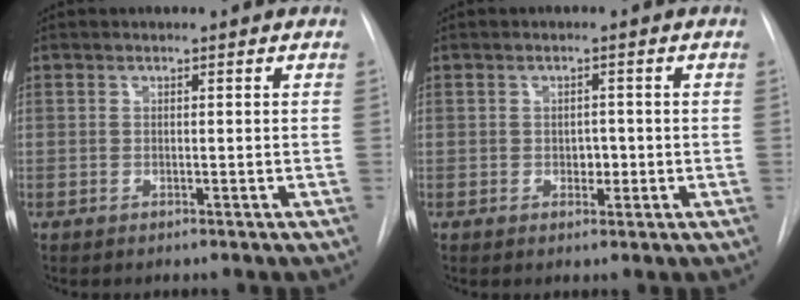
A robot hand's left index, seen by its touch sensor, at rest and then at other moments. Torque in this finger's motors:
{"motor_torque": [0.07, 0.09, 0.01, 0.00]}